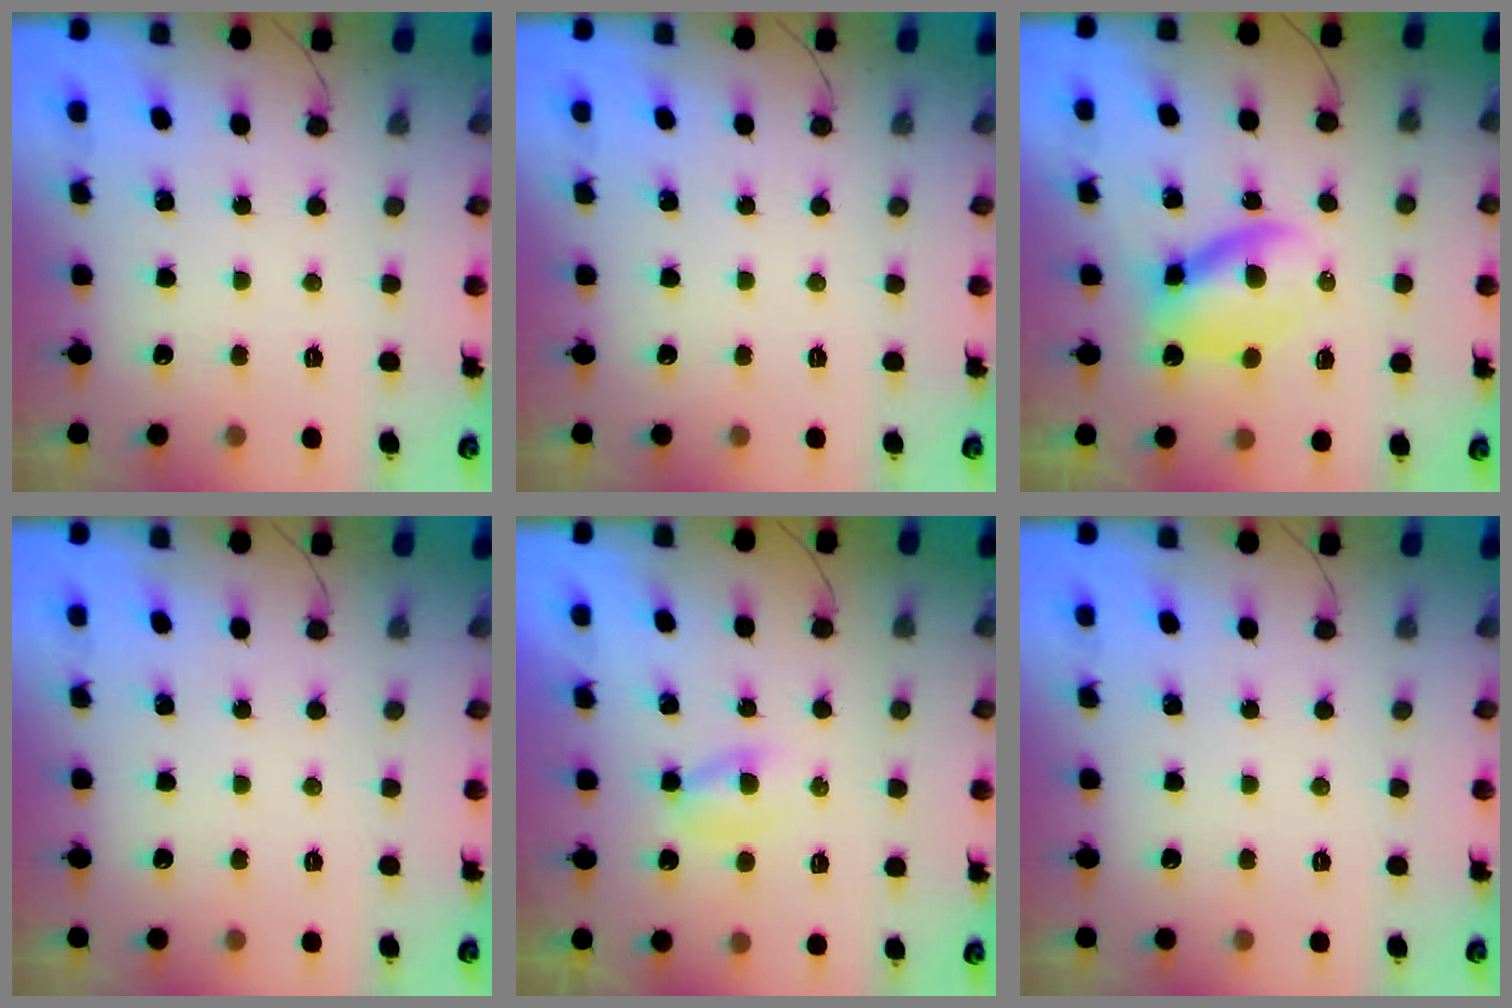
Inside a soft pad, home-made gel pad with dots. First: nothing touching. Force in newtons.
{"total": 0.0}
{"total": 6.3, "press": 6.2, "slide": 0.7}
{"total": 0.0}
{"total": 1.3, "press": 1.1, "slide": 0.7}
{"total": 0.0}